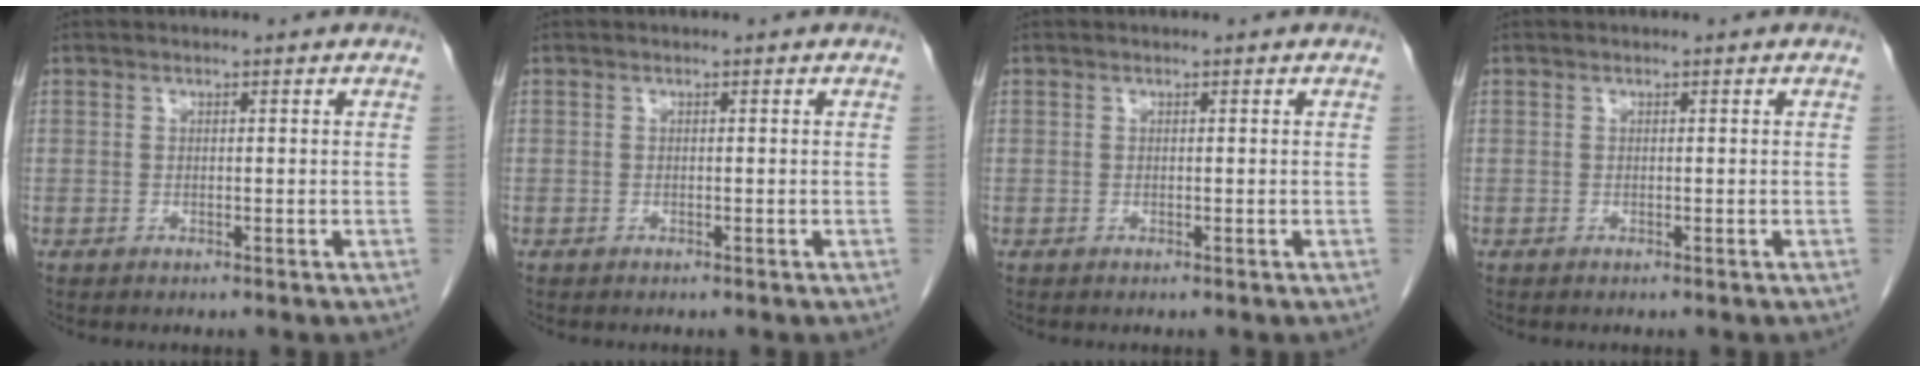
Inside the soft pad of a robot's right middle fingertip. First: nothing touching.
{"total": 0.0}
{"total": 0.0}
{"total": 0.0}